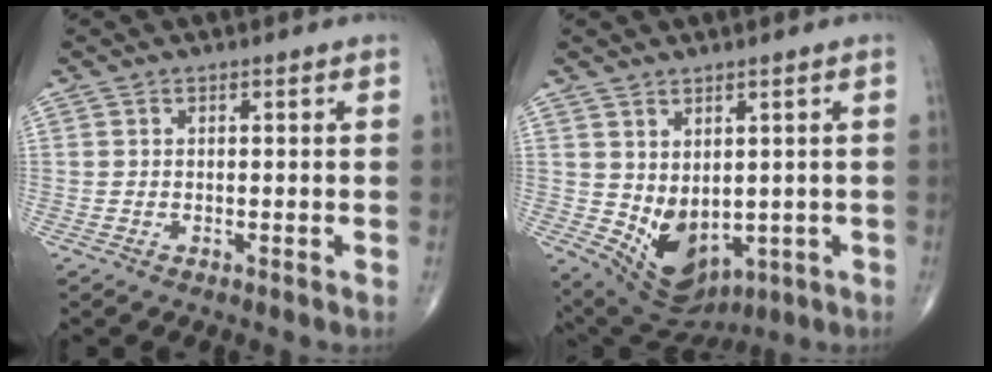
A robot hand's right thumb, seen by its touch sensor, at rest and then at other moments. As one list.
[{"total": 9.7, "force": [-0.5, 6.7, 7.0], "torque": [-0.085, -0.010, 0.026]}]